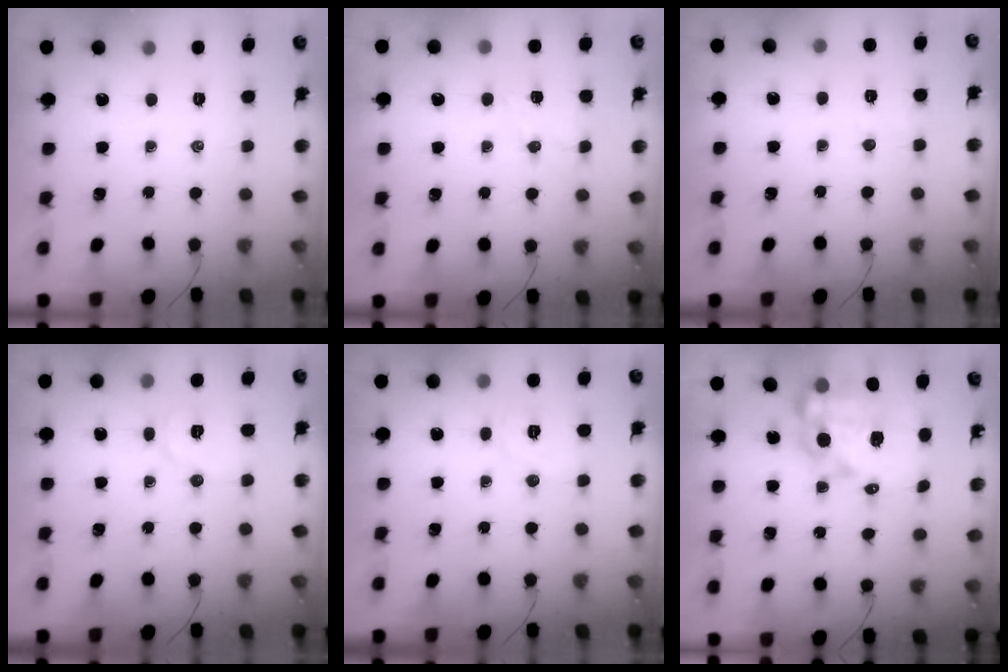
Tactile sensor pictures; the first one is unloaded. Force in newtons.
{"total": 5.4, "press": 5.3, "slide": 1.2}
{"total": 2.4, "press": 2.3, "slide": 0.6}
{"total": 5.7, "press": 5.6, "slide": 1.2}
{"total": 5.7, "press": 5.6, "slide": 0.9}
{"total": 13.6, "press": 13.2, "slide": 3.3}